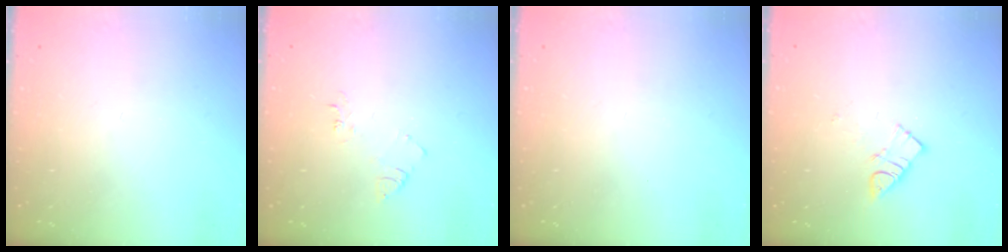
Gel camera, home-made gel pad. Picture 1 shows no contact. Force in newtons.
{"total": 5.7, "press": 5.7, "slide": 0.5}
{"total": 0.0}
{"total": 6.6, "press": 6.6, "slide": 0.1}